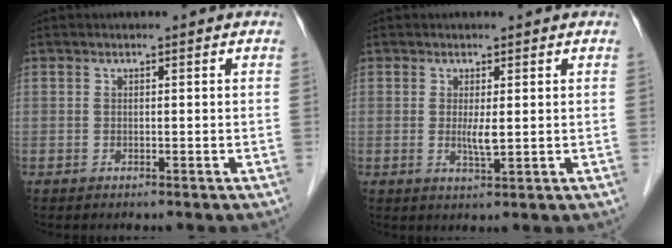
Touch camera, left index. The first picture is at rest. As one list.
[{"total": 2.3, "force": [0.3, 0.2, 2.3], "torque": [-0.046, -0.006, 0.009]}]